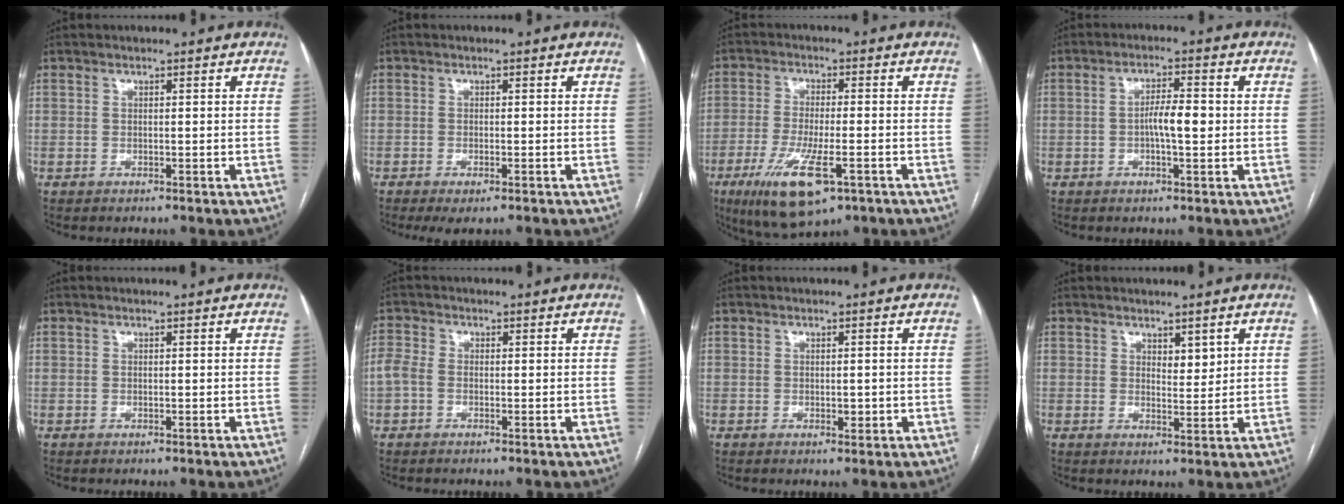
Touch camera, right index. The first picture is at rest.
{"total": 2.7, "force": [-1.6, 0.7, 2.0], "torque": [-0.031, -0.005, -0.023]}
{"total": 11.5, "force": [-5.6, 2.7, 9.7], "torque": [-0.186, -0.028, -0.089]}
{"total": 4.6, "force": [-0.4, 1.0, 4.4], "torque": [-0.080, 0.006, -0.008]}
{"total": 0.0}
{"total": 2.8, "force": [-0.6, 1.8, 2.0], "torque": [-0.057, 0.011, -0.017]}
{"total": 1.5, "force": [-0.2, 0.7, 1.3], "torque": [-0.019, -0.002, -0.001]}
{"total": 2.3, "force": [1.5, 1.1, 1.5], "torque": [-0.020, -0.007, 0.029]}